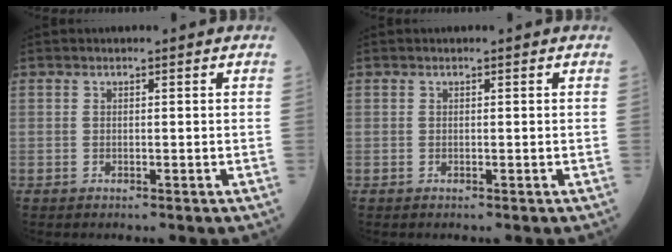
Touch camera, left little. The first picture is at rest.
{"total": 0.0}